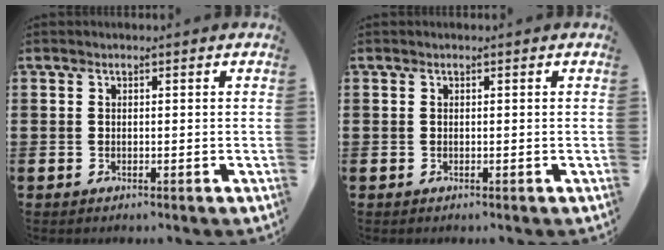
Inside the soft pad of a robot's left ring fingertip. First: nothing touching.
{"total": 0.0}